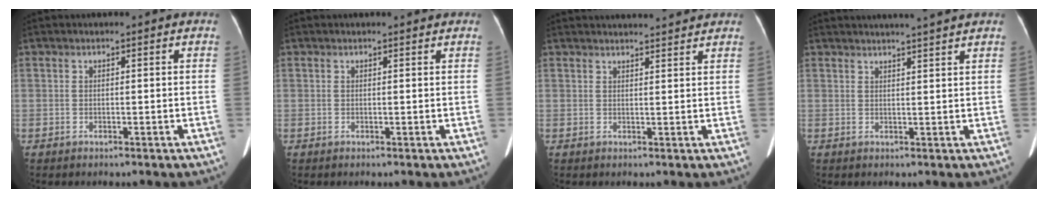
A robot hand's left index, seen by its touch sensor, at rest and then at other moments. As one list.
[{"total": 0.9, "force": [0.9, 0.1, 0.1], "torque": [-0.011, 0.001, 0.011]}, {"total": 8.2, "force": [7.9, 0.5, 2.1], "torque": [-0.028, 0.018, 0.094]}, {"total": 7.5, "force": [6.7, -0.9, 3.1], "torque": [-0.044, 0.014, 0.080]}]